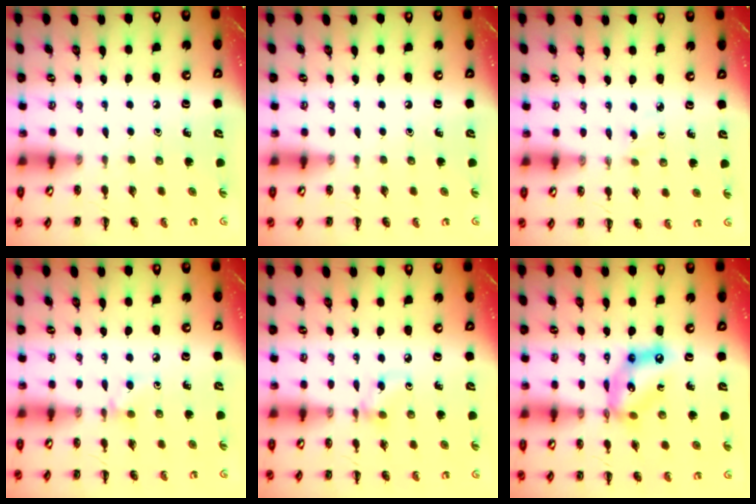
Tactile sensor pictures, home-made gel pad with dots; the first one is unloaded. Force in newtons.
{"total": 0.0}
{"total": 1.3, "press": 1.2, "slide": 0.6}
{"total": 5.3, "press": 4.9, "slide": 1.9}
{"total": 3.7, "press": 3.7, "slide": 0.6}
{"total": 13.5, "press": 13.0, "slide": 3.6}